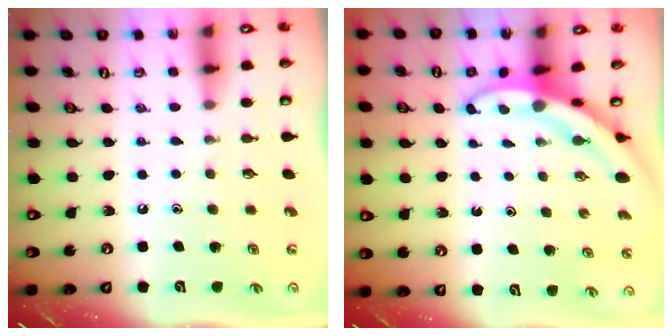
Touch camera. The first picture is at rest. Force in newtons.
{"total": 3.3, "press": 3.3, "slide": 0.2}